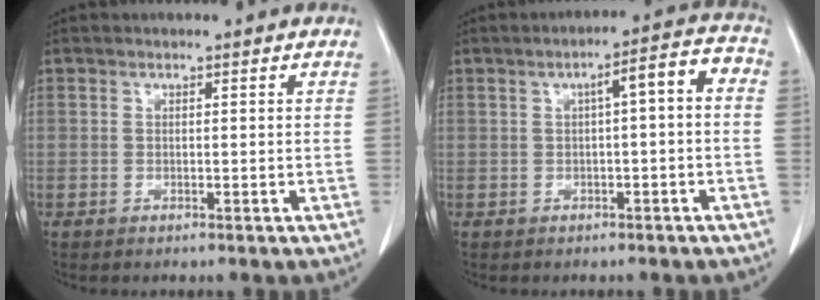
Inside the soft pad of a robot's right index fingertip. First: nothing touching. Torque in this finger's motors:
{"motor_torque": [0.25, -0.03, 0.11, 0.05]}